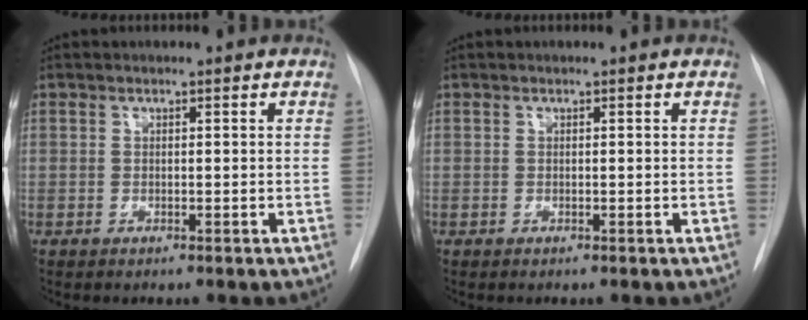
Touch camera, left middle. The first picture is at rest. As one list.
[{"total": 0.0}]